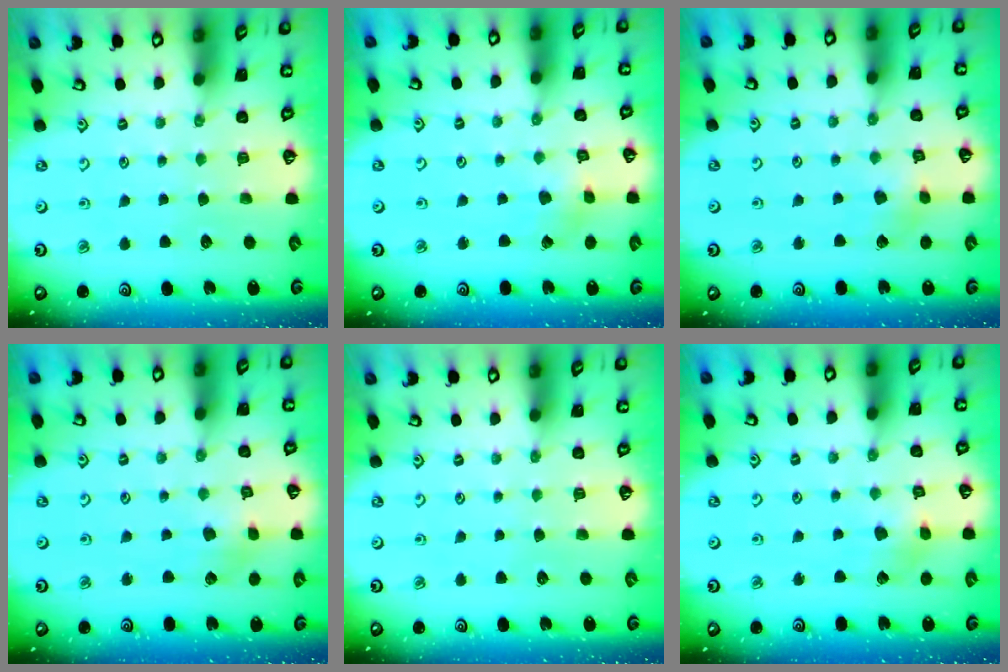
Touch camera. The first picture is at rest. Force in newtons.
{"total": 1.5, "press": 1.5, "slide": 0.0}
{"total": 3.5, "press": 3.5, "slide": 0.4}
{"total": 2.8, "press": 2.8, "slide": 0.1}
{"total": 0.0}
{"total": 4.1, "press": 4.1, "slide": 0.5}